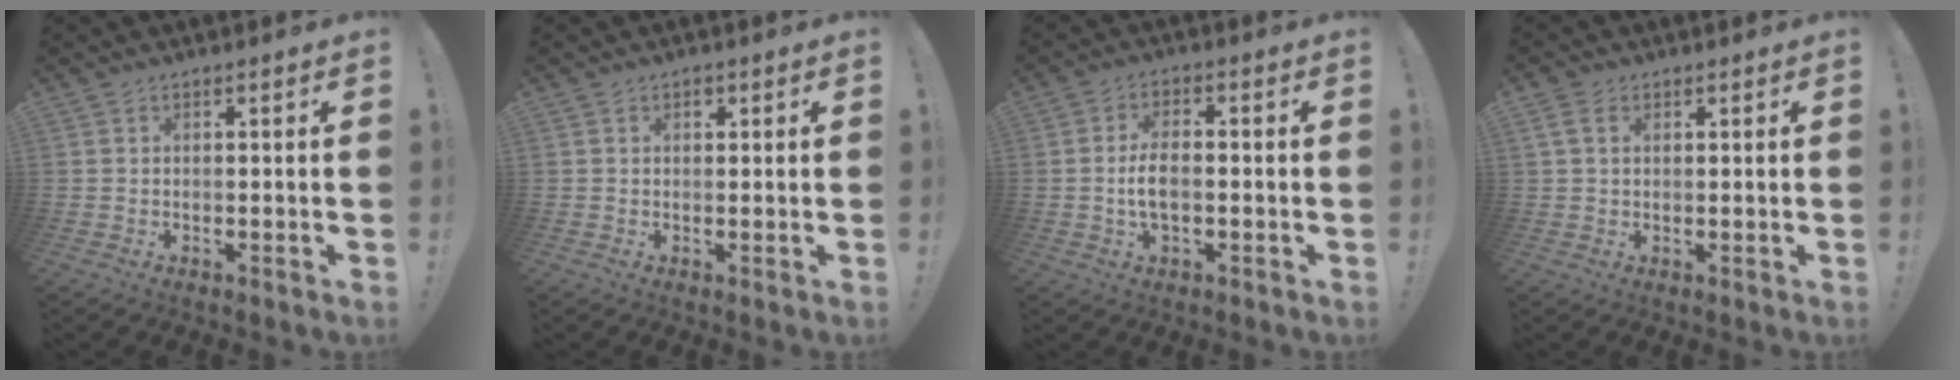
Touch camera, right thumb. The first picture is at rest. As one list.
[{"total": 1.2, "force": [0.5, 0.9, 0.5], "torque": [0.004, -0.002, 0.007]}, {"total": 6.1, "force": [-0.7, 2.9, 5.3], "torque": [-0.095, 0.003, -0.015]}, {"total": 3.7, "force": [1.5, 2.4, 2.4], "torque": [-0.041, 0.003, 0.029]}]